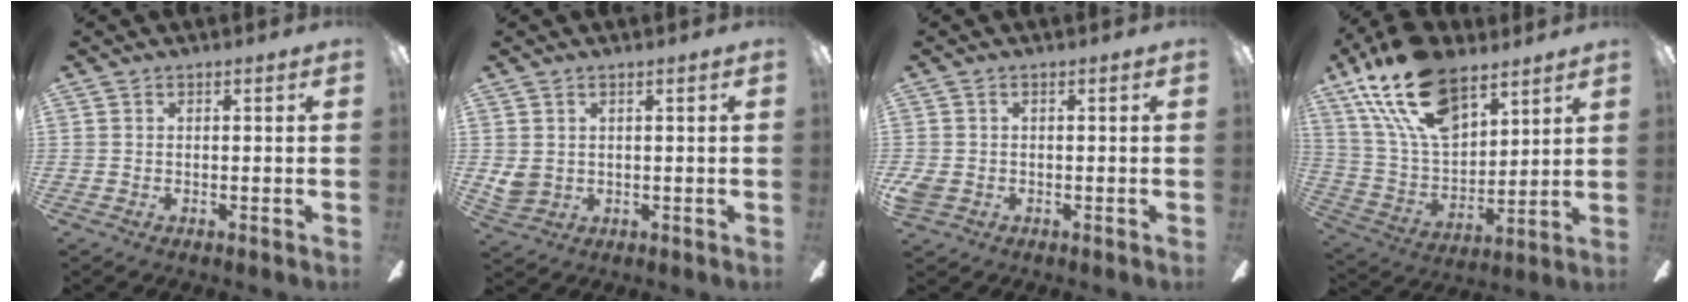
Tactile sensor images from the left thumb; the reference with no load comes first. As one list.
[{"total": 3.4, "force": [1.5, 2.6, 1.6], "torque": [-0.040, -0.001, 0.029]}, {"total": 2.5, "force": [-0.8, 1.9, 1.4], "torque": [-0.036, 0.001, -0.018]}, {"total": 21.6, "force": [13.3, 11.4, 12.6], "torque": [-0.268, -0.057, 0.241]}]